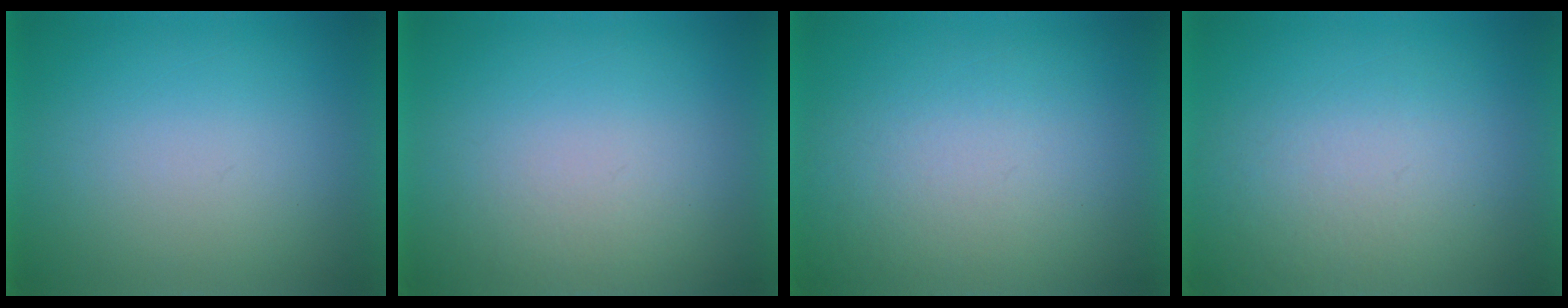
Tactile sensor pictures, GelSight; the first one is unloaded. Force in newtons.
{"total": 1.9}
{"total": 4.2}
{"total": 4.5}